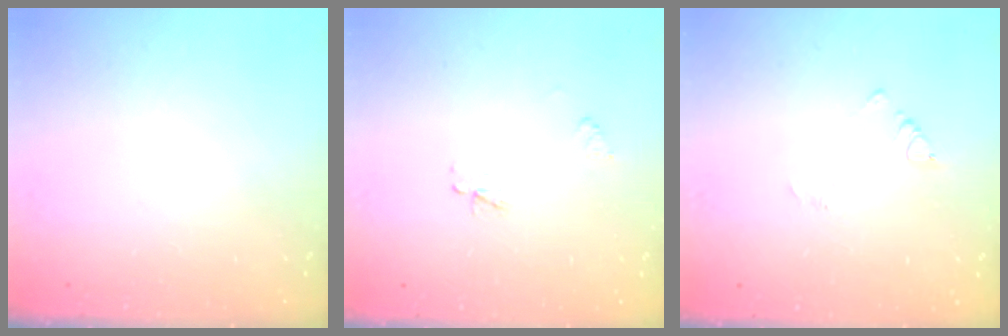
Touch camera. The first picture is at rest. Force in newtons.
{"total": 2.3, "press": 2.3, "slide": 0.3}
{"total": 2.4, "press": 2.4, "slide": 0.3}